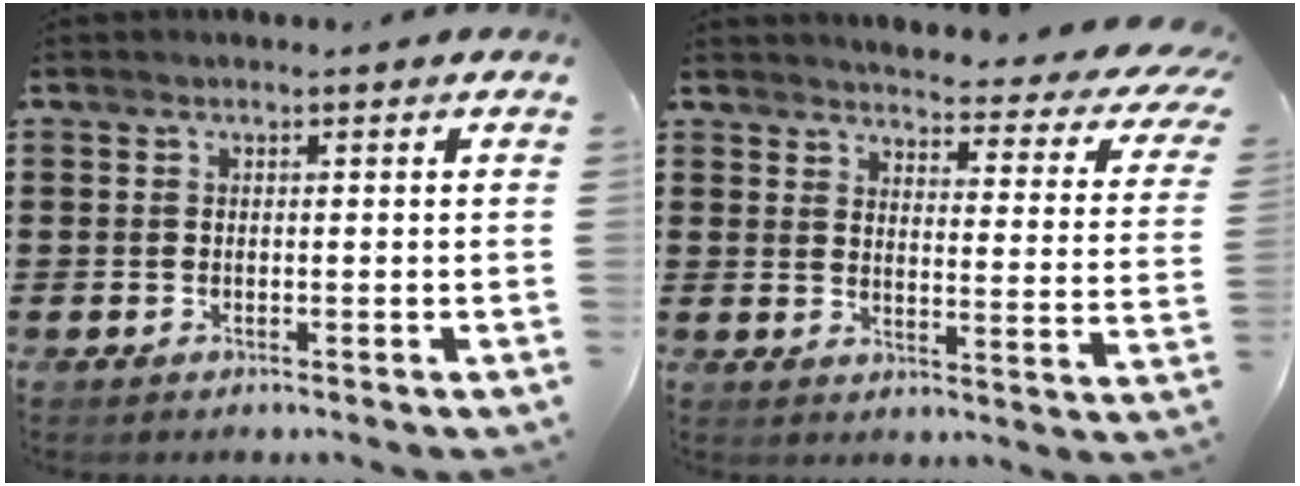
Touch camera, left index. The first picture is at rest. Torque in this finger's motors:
{"motor_torque": [1.81, -0.33, 0.69, 0.04]}